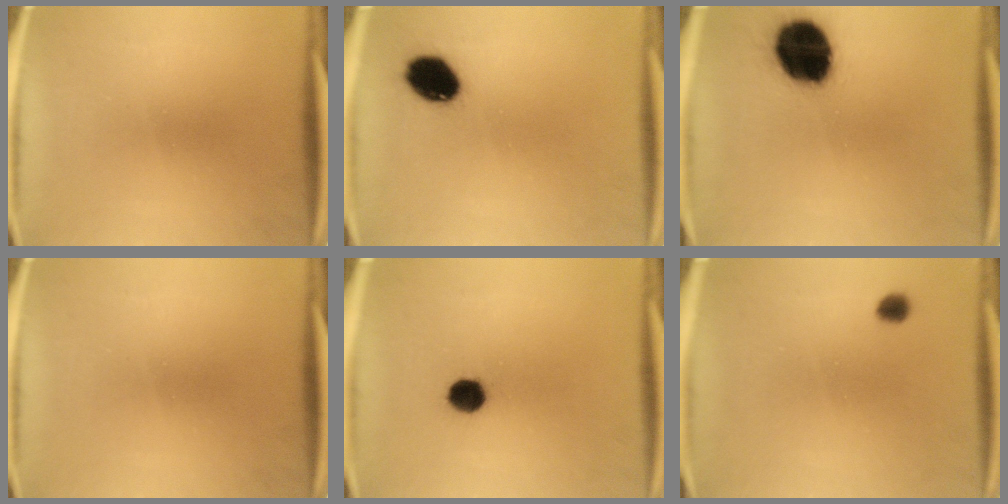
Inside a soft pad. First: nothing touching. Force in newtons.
{"total": 9.5}
{"total": 19.5}
{"total": 0.0}
{"total": 5.2}
{"total": 1.9}